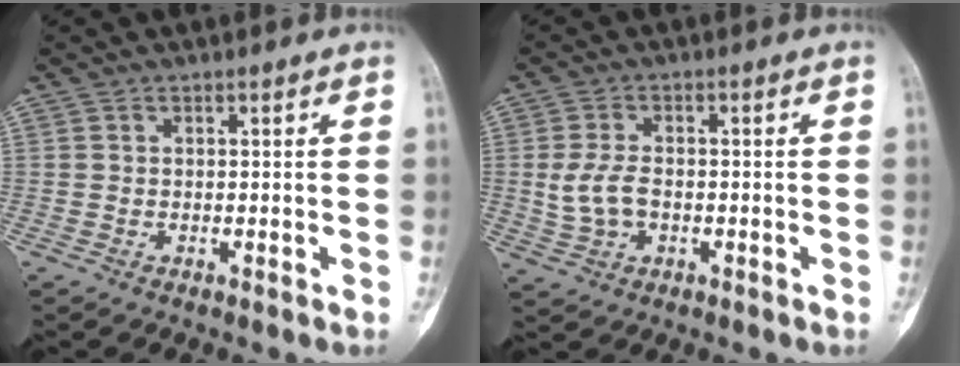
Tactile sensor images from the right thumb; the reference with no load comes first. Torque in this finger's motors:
{"motor_torque": [0.02, 0.00, 0.61, -0.12, 0.01]}